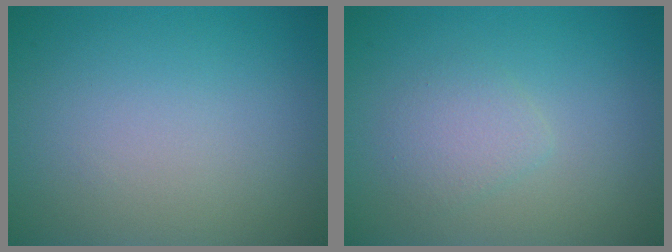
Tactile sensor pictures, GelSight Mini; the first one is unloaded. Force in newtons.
{"total": 1.8, "press": 1.8, "slide": 0.1}